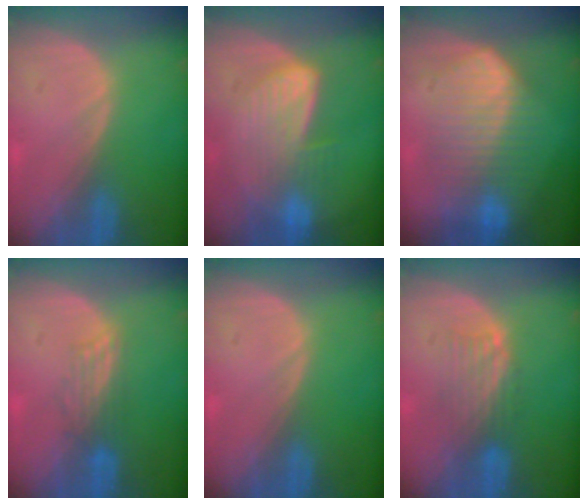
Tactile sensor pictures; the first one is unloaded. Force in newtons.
{"total": 6.7, "press": 6.7, "slide": 0.4}
{"total": 9.4, "press": 9.4, "slide": 0.2}
{"total": 2.7, "press": 2.7, "slide": 0.4}
{"total": 0.0}
{"total": 4.7, "press": 4.1, "slide": 2.4}